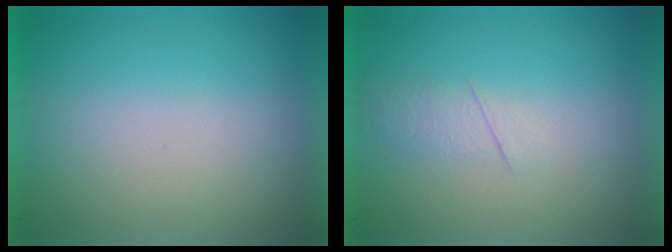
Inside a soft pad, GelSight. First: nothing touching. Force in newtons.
{"total": 2.1}